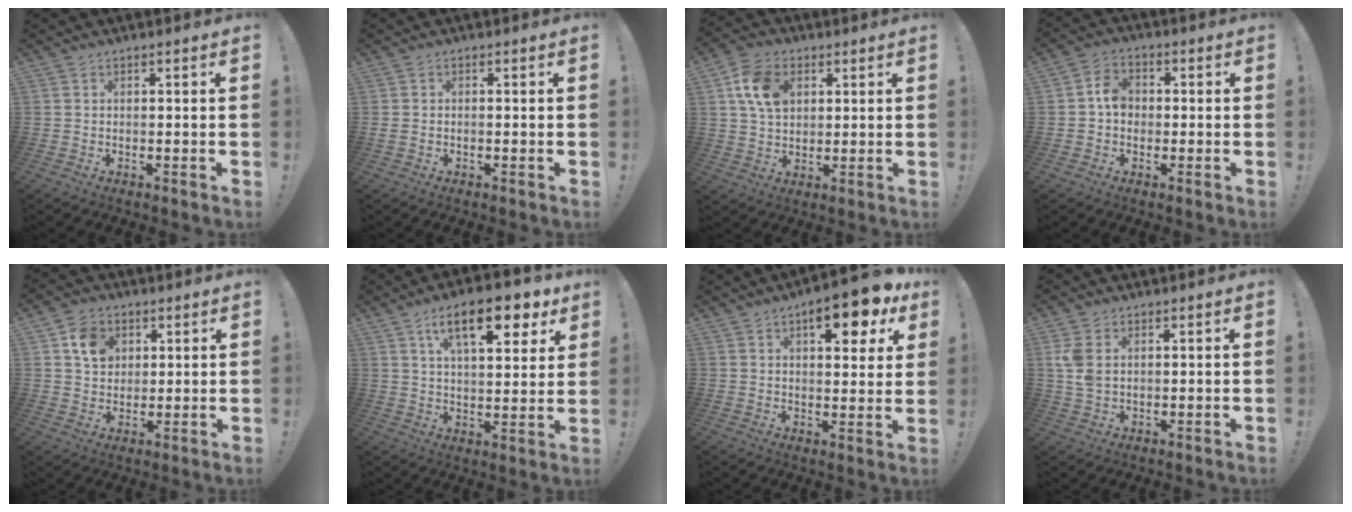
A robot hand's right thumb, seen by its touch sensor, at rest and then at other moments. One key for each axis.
{"total": 0.7, "fx": -0.5, "fy": 0.4, "fz": 0.4, "tx": -0.017, "ty": 0.005, "tz": -0.006}
{"total": 11.7, "fx": 4.3, "fy": 8.5, "fz": 6.8, "tx": -0.102, "ty": 0.000, "tz": 0.086}
{"total": 6.1, "fx": -0.2, "fy": 4.8, "fz": 3.8, "tx": -0.047, "ty": 0.010, "tz": -0.004}
{"total": 8.5, "fx": 3.7, "fy": 6.9, "fz": 3.3, "tx": -0.037, "ty": -0.013, "tz": 0.070}
{"total": 16.7, "fx": 8.5, "fy": 6.2, "fz": 12.9, "tx": -0.195, "ty": -0.033, "tz": 0.134}
{"total": 12.3, "fx": 6.4, "fy": 4.2, "fz": 9.6, "tx": -0.112, "ty": -0.036, "tz": 0.097}
{"total": 5.3, "fx": 1.7, "fy": 3.5, "fz": 3.6, "tx": -0.069, "ty": 0.000, "tz": 0.033}